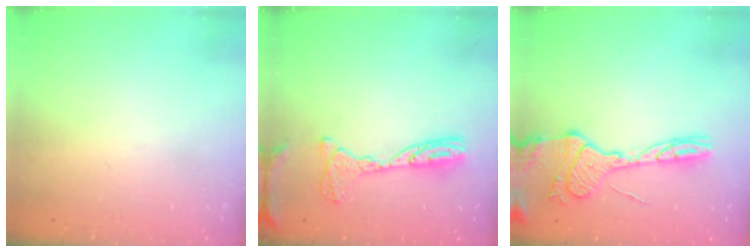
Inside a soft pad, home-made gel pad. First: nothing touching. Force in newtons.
{"total": 13.7, "press": 13.7, "slide": 1.3}
{"total": 17.0, "press": 17.0, "slide": 1.6}